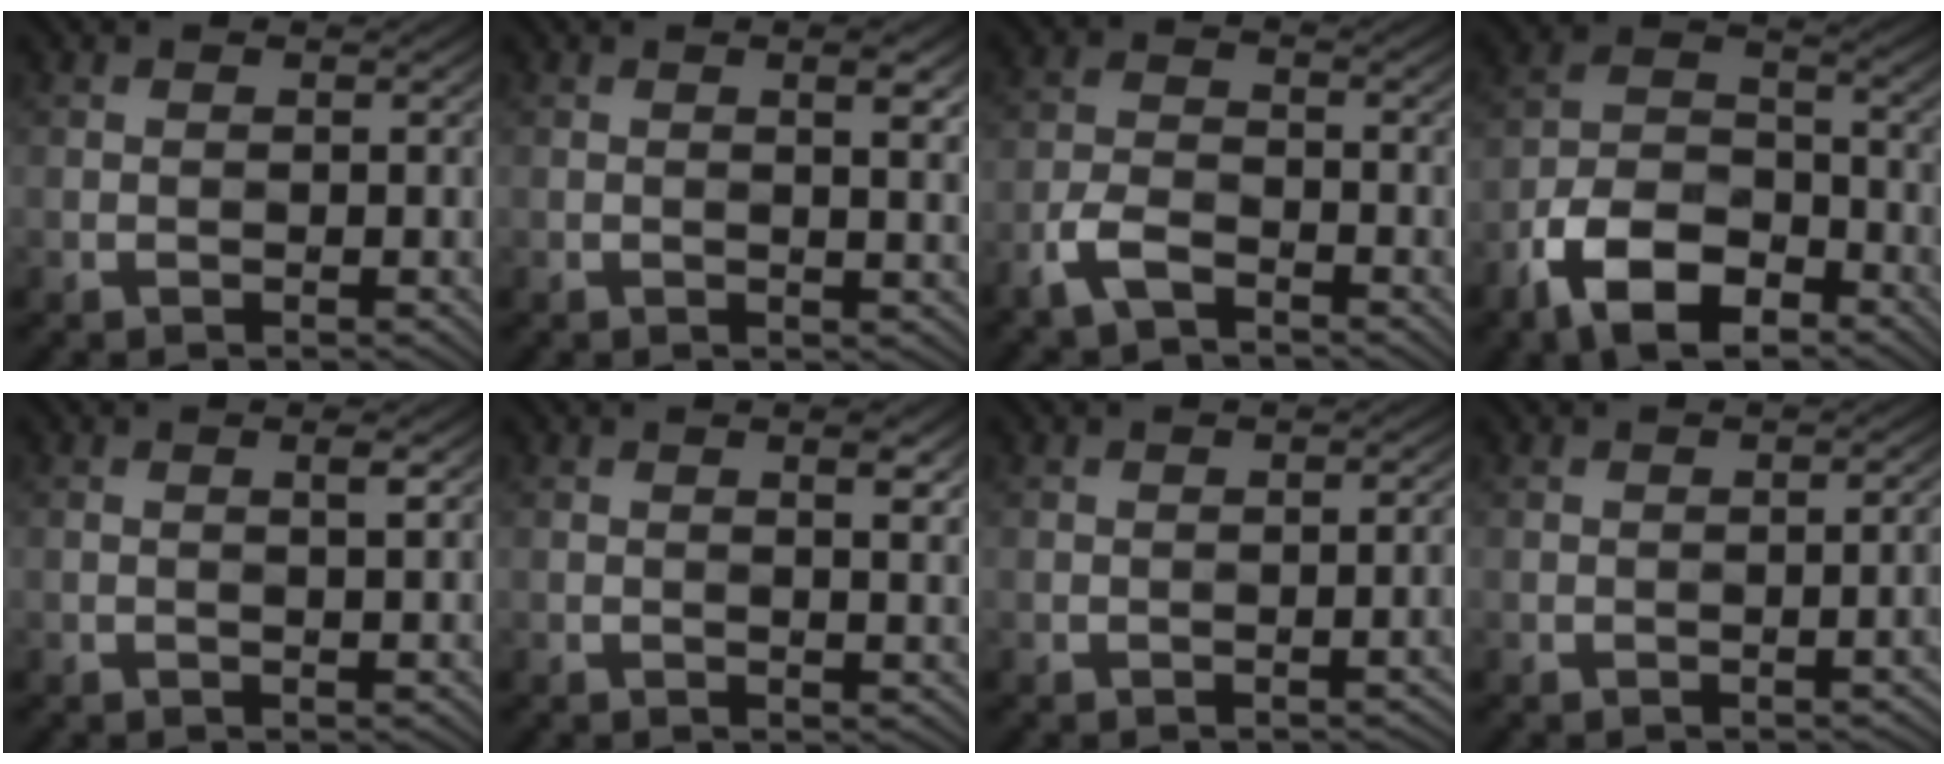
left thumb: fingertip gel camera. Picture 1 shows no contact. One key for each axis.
{"total": 3.1, "fx": 2.1, "fy": 0.2, "fz": 2.3, "tx": -0.021, "ty": 0.009, "tz": 0.026}
{"total": 4.6, "fx": -2.9, "fy": 1.9, "fz": 3.1, "tx": -0.066, "ty": -0.005, "tz": -0.070}
{"total": 10.9, "fx": -6.0, "fy": 5.8, "fz": 6.9, "tx": -0.135, "ty": -0.010, "tz": -0.124}
{"total": 1.9, "fx": 1.5, "fy": -0.1, "fz": 1.2, "tx": -0.001, "ty": 0.008, "tz": 0.016}
{"total": 2.7, "fx": 2.0, "fy": 0.1, "fz": 1.8, "tx": -0.014, "ty": 0.010, "tz": 0.028}
{"total": 2.7, "fx": -1.5, "fy": 0.6, "fz": 2.1, "tx": -0.013, "ty": 0.008, "tz": -0.018}
{"total": 3.1, "fx": -1.6, "fy": 0.8, "fz": 2.5, "tx": -0.017, "ty": 0.006, "tz": -0.019}